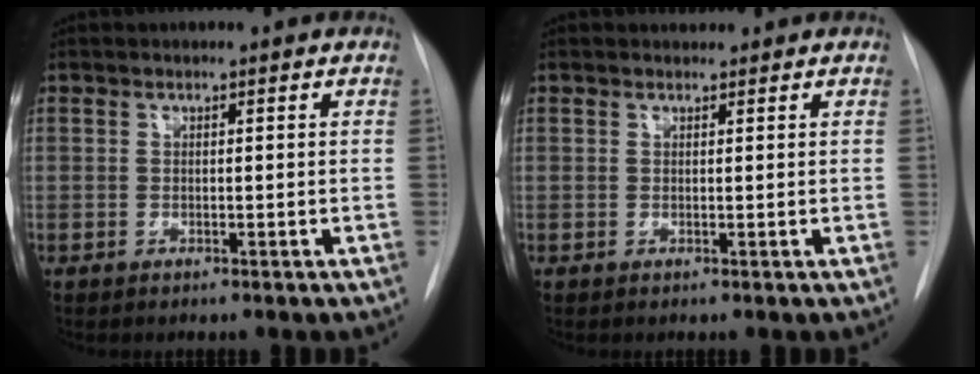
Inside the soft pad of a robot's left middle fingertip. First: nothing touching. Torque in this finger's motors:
{"motor_torque": [0.08, -0.08, -0.03, -0.01]}